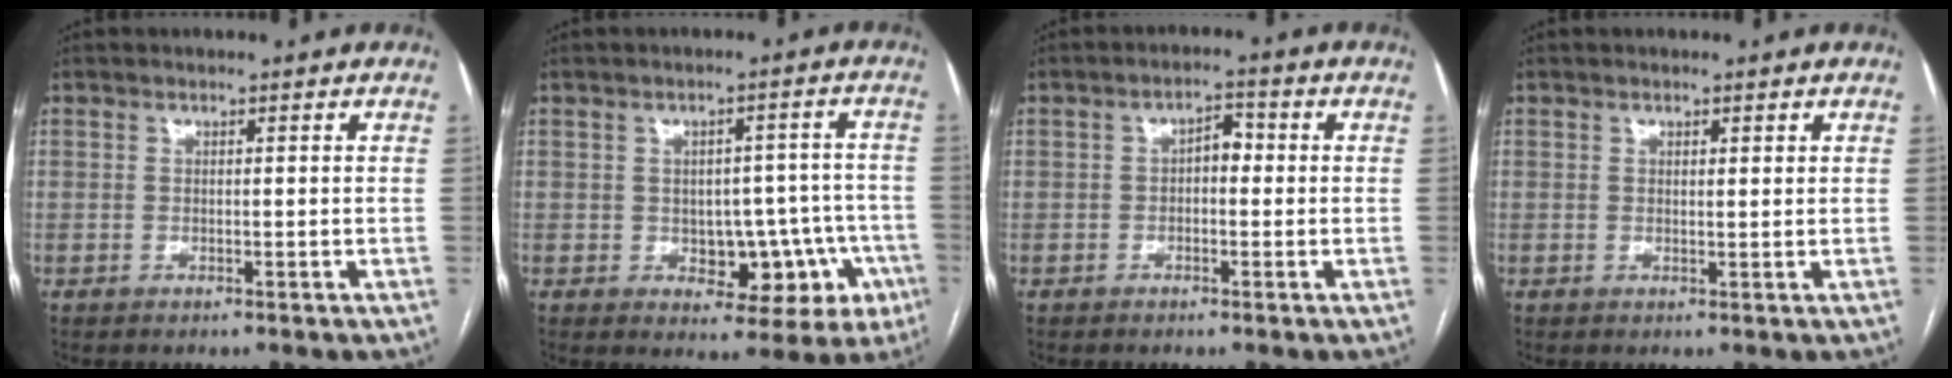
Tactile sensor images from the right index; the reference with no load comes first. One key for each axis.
{"total": 10.3, "fx": -3.2, "fy": 6.4, "fz": 7.4, "tx": -0.068, "ty": 0.033, "tz": -0.027}
{"total": 3.0, "fx": -0.1, "fy": 1.7, "fz": 2.5, "tx": -0.035, "ty": 0.018, "tz": -0.005}
{"total": 0.9, "fx": 0.6, "fy": 0.2, "fz": 0.6, "tx": -0.011, "ty": -0.002, "tz": 0.008}